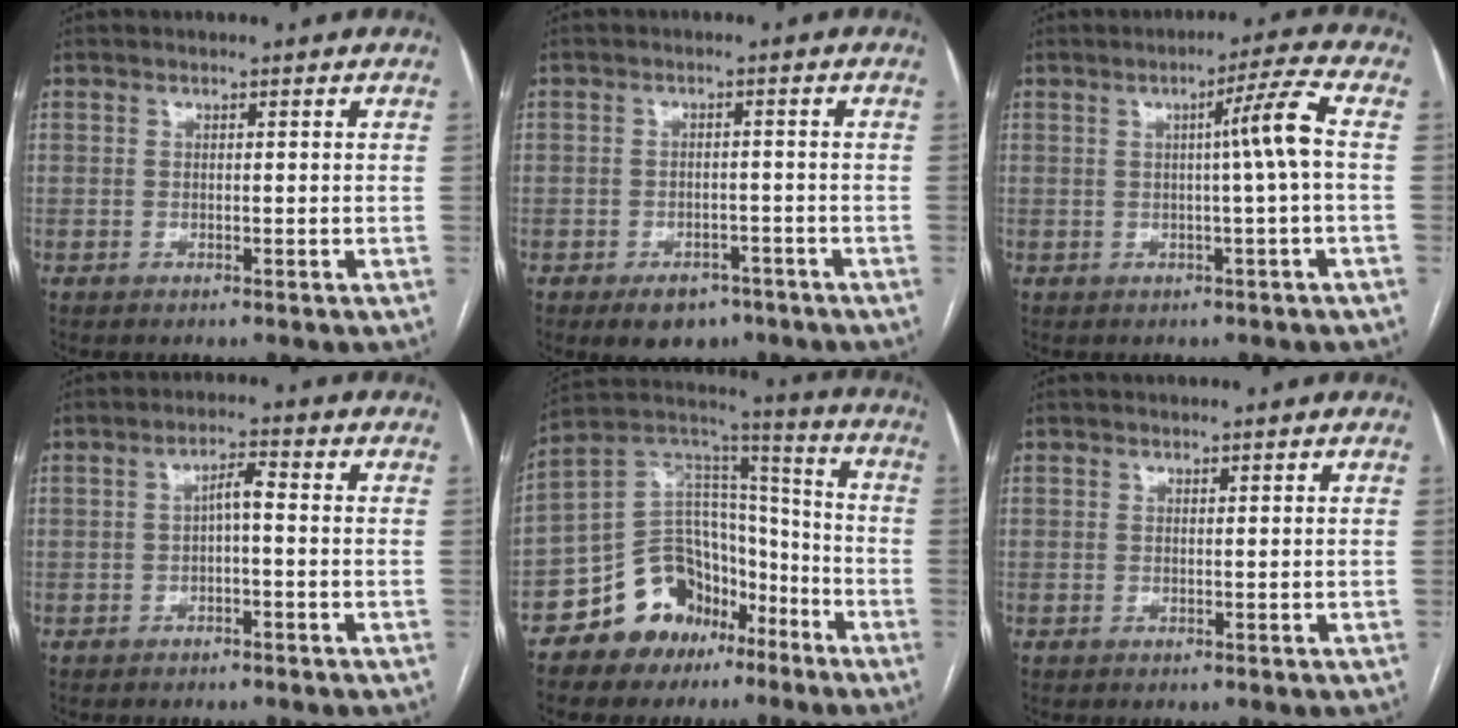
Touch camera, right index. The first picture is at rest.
{"total": 5.5, "force": [-3.6, 3.4, 2.2], "torque": [-0.029, 0.002, -0.045]}
{"total": 5.5, "force": [0.2, -1.4, 5.3], "torque": [-0.082, 0.006, 0.004]}
{"total": 2.8, "force": [-0.3, 0.6, 2.7], "torque": [-0.049, 0.013, -0.004]}
{"total": 15.6, "force": [-9.5, 10.8, 6.1], "torque": [-0.103, 0.086, -0.156]}
{"total": 0.0}